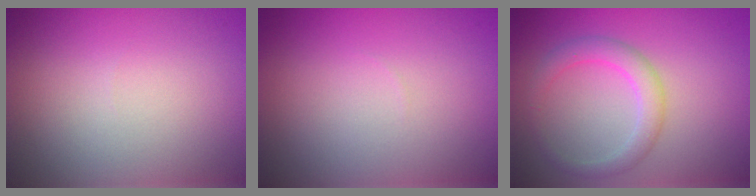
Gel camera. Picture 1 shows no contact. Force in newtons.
{"total": 0.0}
{"total": 2.8, "press": 2.8, "slide": 0.1}